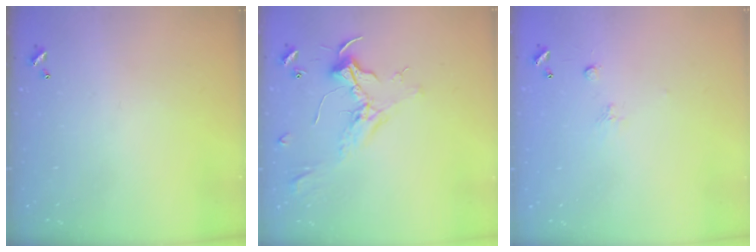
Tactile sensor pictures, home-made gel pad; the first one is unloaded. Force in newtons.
{"total": 2.5, "press": 2.3, "slide": 0.8}
{"total": 4.5, "press": 4.4, "slide": 0.8}